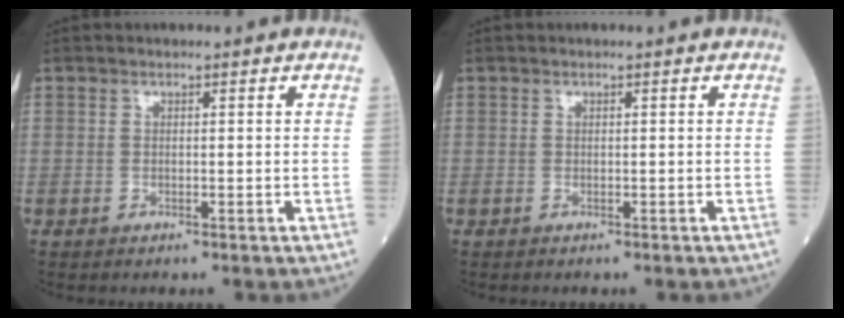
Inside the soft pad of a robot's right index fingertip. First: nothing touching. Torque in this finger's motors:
{"motor_torque": [-0.04, -0.02, 0.05, 0.02]}